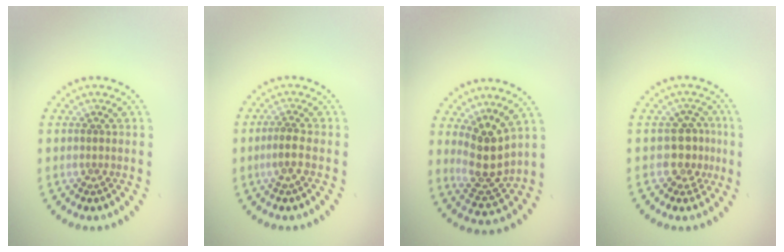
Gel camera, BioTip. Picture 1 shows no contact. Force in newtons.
{"total": 1.8, "press": 1.6, "slide": 0.8}
{"total": 3.9, "press": 3.5, "slide": 1.9}
{"total": 2.9, "press": 2.7, "slide": 1.2}